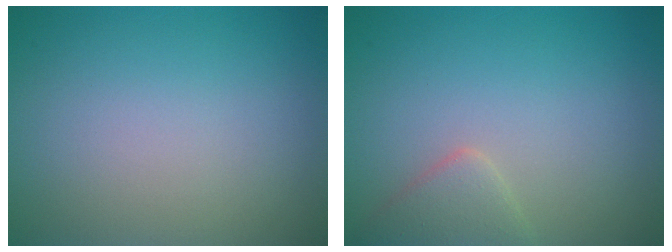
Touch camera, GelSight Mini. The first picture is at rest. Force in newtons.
{"total": 2.2, "press": 2.2, "slide": 0.2}